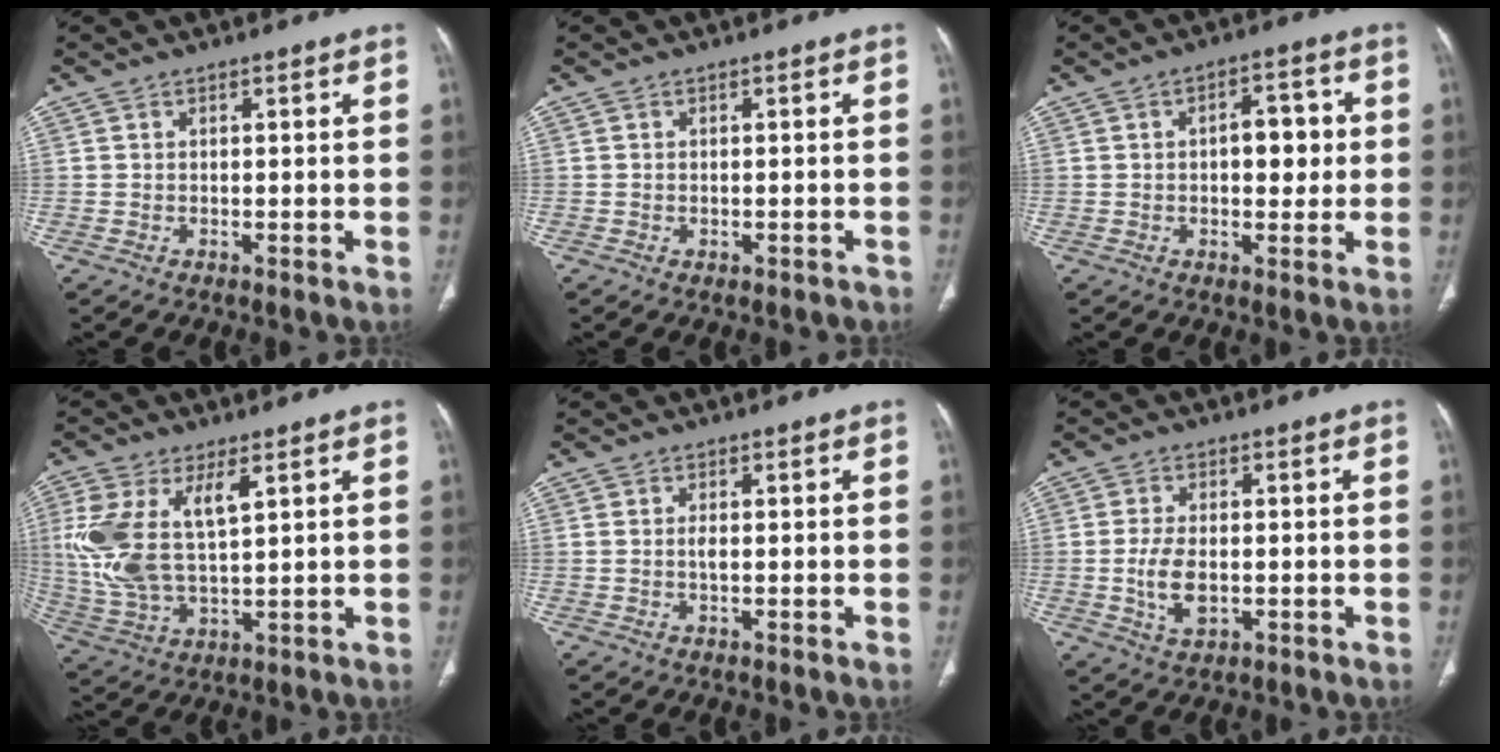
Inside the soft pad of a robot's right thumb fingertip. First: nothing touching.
{"total": 1.1, "force": [-0.7, 0.8, 0.4], "torque": [-0.007, 0.009, -0.005]}
{"total": 7.0, "force": [0.6, 3.8, 5.9], "torque": [-0.061, 0.012, 0.005]}
{"total": 13.8, "force": [4.1, 6.4, 11.6], "torque": [-0.261, -0.007, 0.093]}
{"total": 1.1, "force": [0.0, 0.4, 1.0], "torque": [-0.023, -0.001, 0.001]}
{"total": 6.2, "force": [-0.9, 3.5, 5.0], "torque": [-0.099, -0.004, -0.011]}